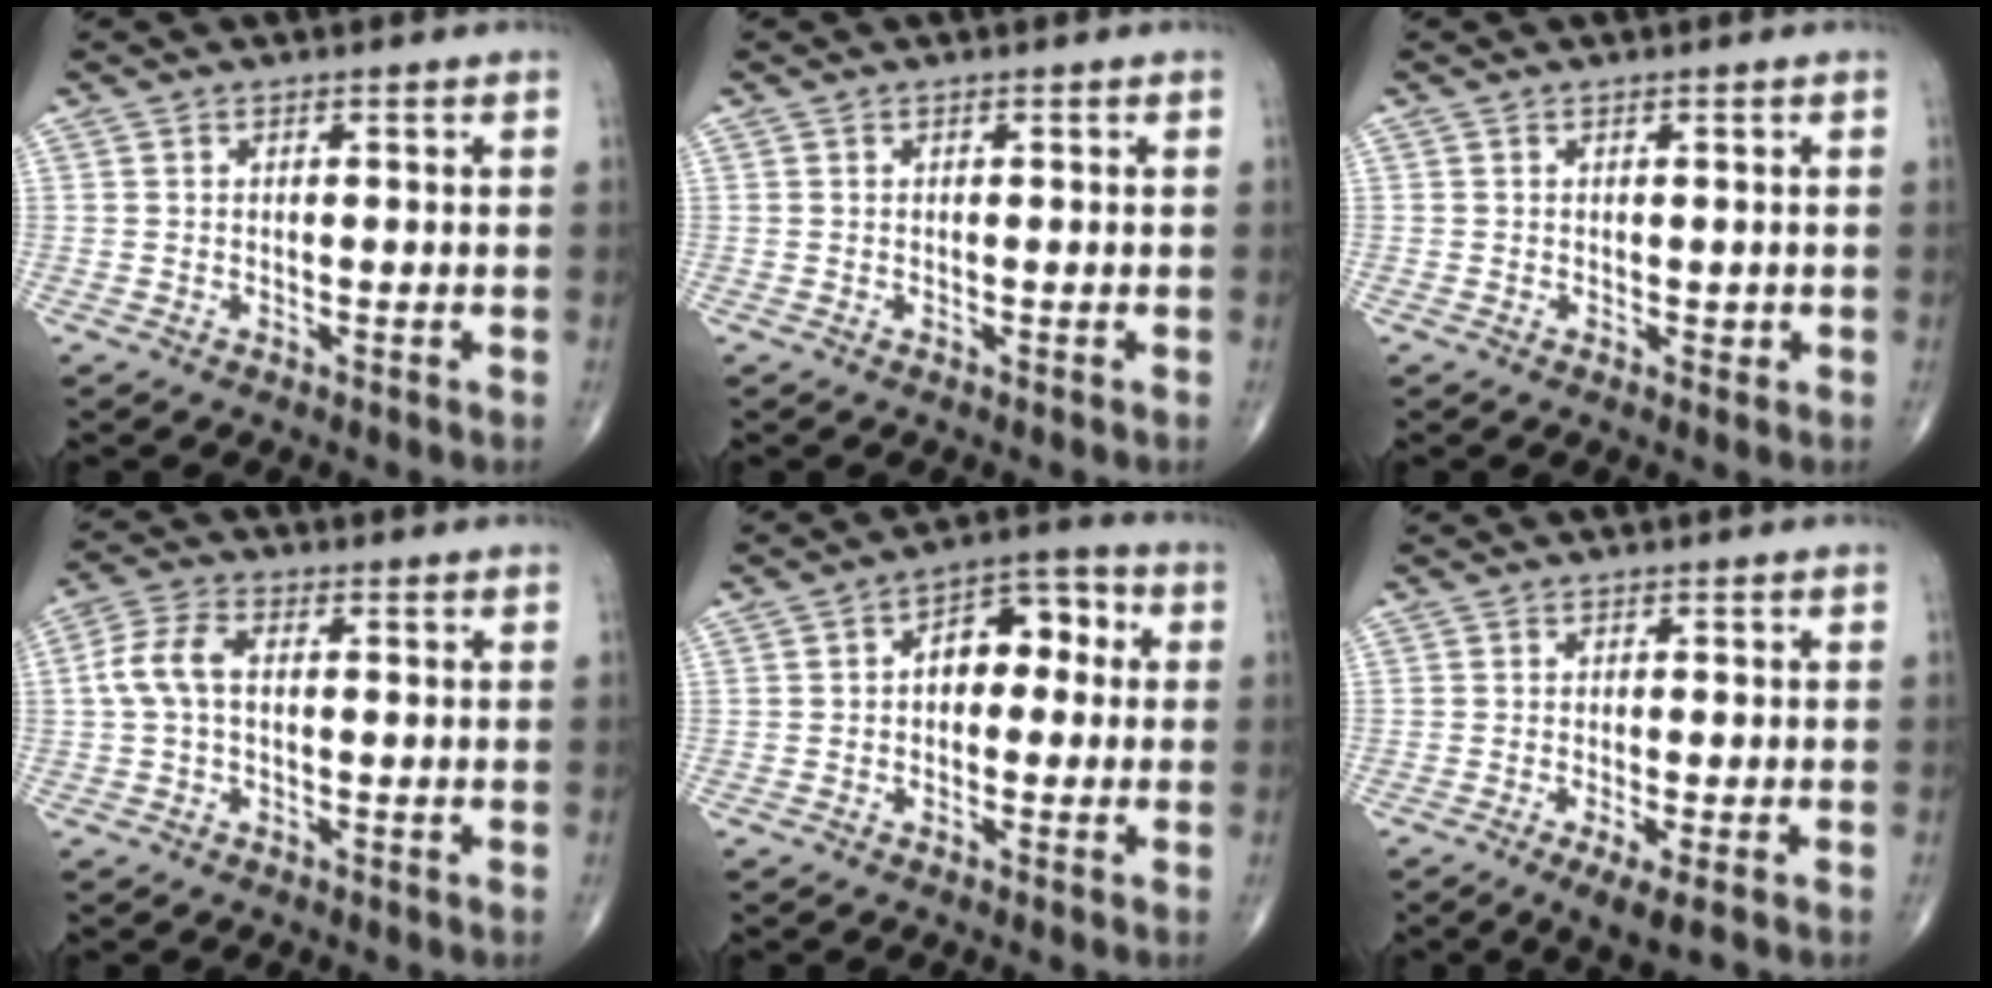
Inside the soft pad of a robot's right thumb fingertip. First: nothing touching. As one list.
[{"total": 0.0}, {"total": 0.9, "force": [0.0, 0.6, 0.6], "torque": [0.005, 0.001, 0.000]}, {"total": 6.1, "force": [0.1, 3.5, 5.0], "torque": [-0.114, 0.021, -0.004]}, {"total": 8.7, "force": [0.7, 5.6, 6.7], "torque": [-0.065, 0.036, -0.001]}, {"total": 3.7, "force": [-1.8, 0.5, 3.2], "torque": [-0.057, -0.011, -0.032]}]